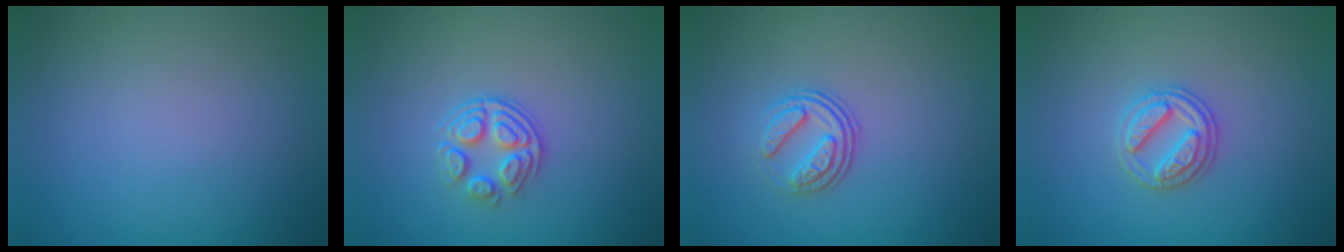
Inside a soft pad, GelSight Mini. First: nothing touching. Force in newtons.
{"total": 3.1, "press": 2.5, "slide": 1.8}
{"total": 3.3, "press": 2.3, "slide": 2.4}
{"total": 2.9, "press": 2.8, "slide": 0.9}